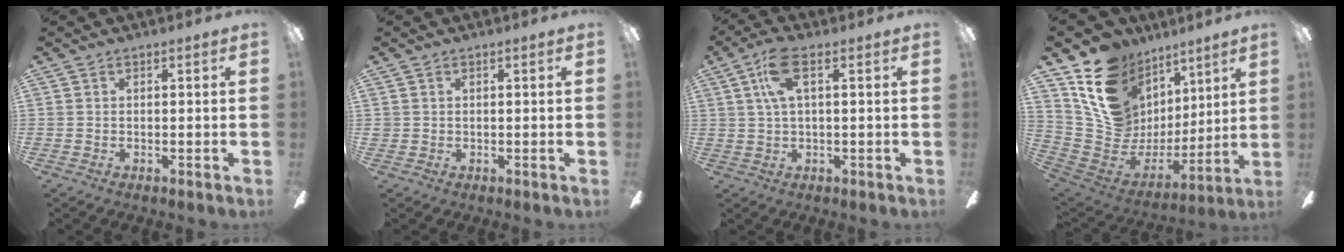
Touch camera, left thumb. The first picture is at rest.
{"total": 0.9, "force": [0.3, 0.8, 0.3], "torque": [-0.007, 0.004, 0.005]}
{"total": 8.9, "force": [3.3, 3.4, 7.5], "torque": [-0.155, 0.009, 0.058]}
{"total": 17.5, "force": [10.1, 12.7, 6.7], "torque": [-0.133, -0.061, 0.207]}